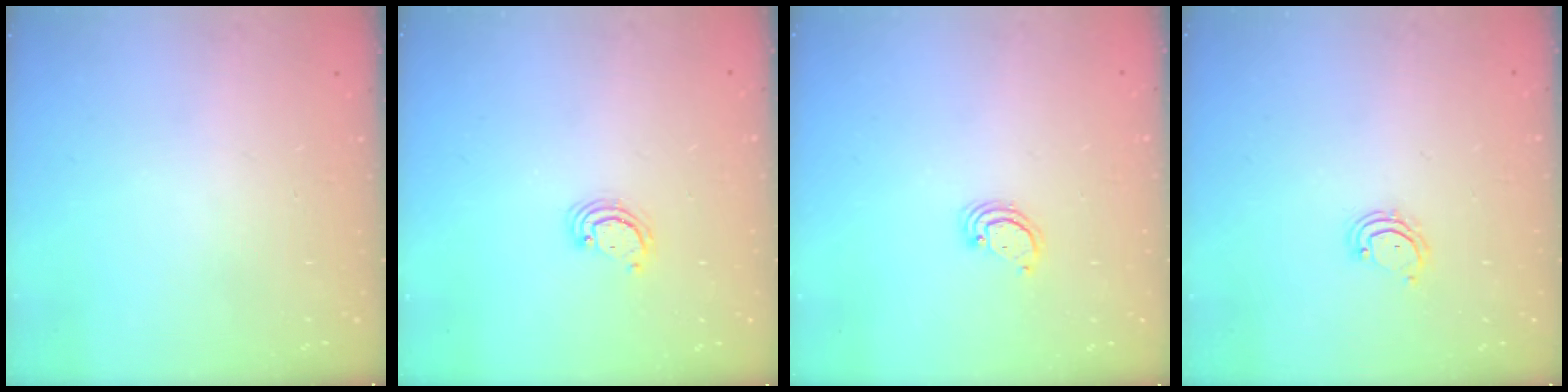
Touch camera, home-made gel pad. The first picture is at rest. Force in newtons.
{"total": 2.5, "press": 2.5, "slide": 0.3}
{"total": 2.3, "press": 2.3, "slide": 0.2}
{"total": 3.5, "press": 3.5, "slide": 0.2}